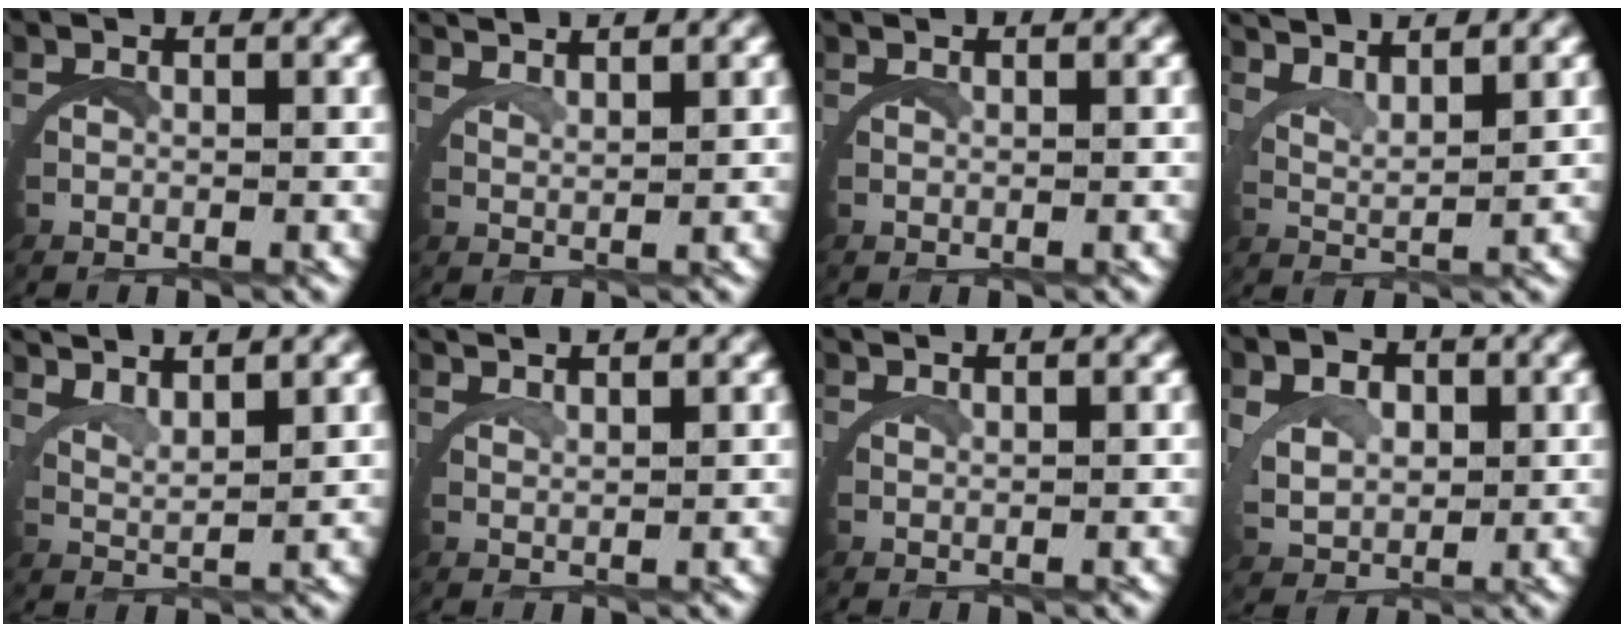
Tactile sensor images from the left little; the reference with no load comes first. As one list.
[{"total": 3.6, "force": [3.4, -1.0, 0.5], "torque": [-0.018, -0.001, 0.062]}, {"total": 0.9, "force": [0.6, -0.6, 0.0], "torque": [0.000, 0.004, 0.010]}, {"total": 5.2, "force": [4.5, 1.1, 2.3], "torque": [-0.055, 0.001, 0.070]}, {"total": 4.8, "force": [4.3, 0.8, 2.1], "torque": [-0.051, 0.001, 0.069]}, {"total": 3.1, "force": [2.9, -1.1, 0.3], "torque": [-0.012, 0.001, 0.052]}, {"total": 1.9, "force": [1.5, -1.2, 0.1], "torque": [-0.002, 0.004, 0.027]}, {"total": 3.5, "force": [1.3, 2.5, 2.1], "torque": [-0.058, -0.018, 0.033]}]